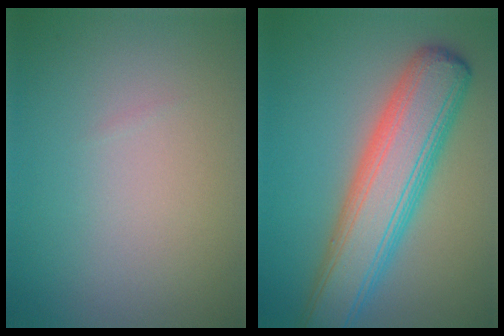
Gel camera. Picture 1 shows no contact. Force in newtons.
{"total": 8.3, "press": 8.3, "slide": 0.3}